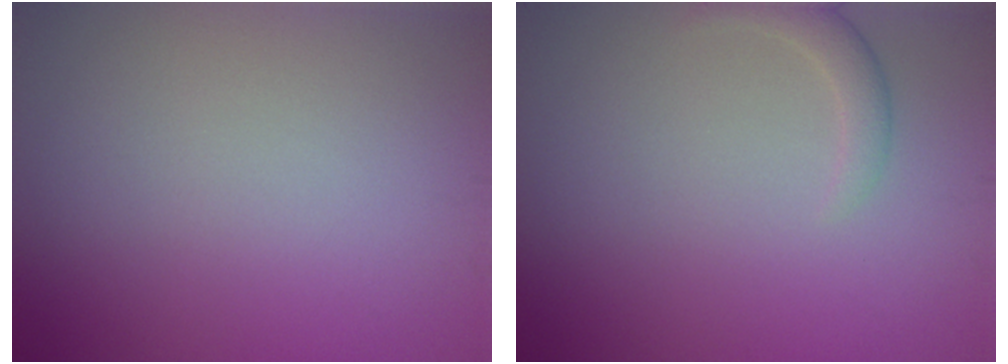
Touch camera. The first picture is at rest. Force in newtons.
{"total": 1.5, "press": 1.5, "slide": 0.1}